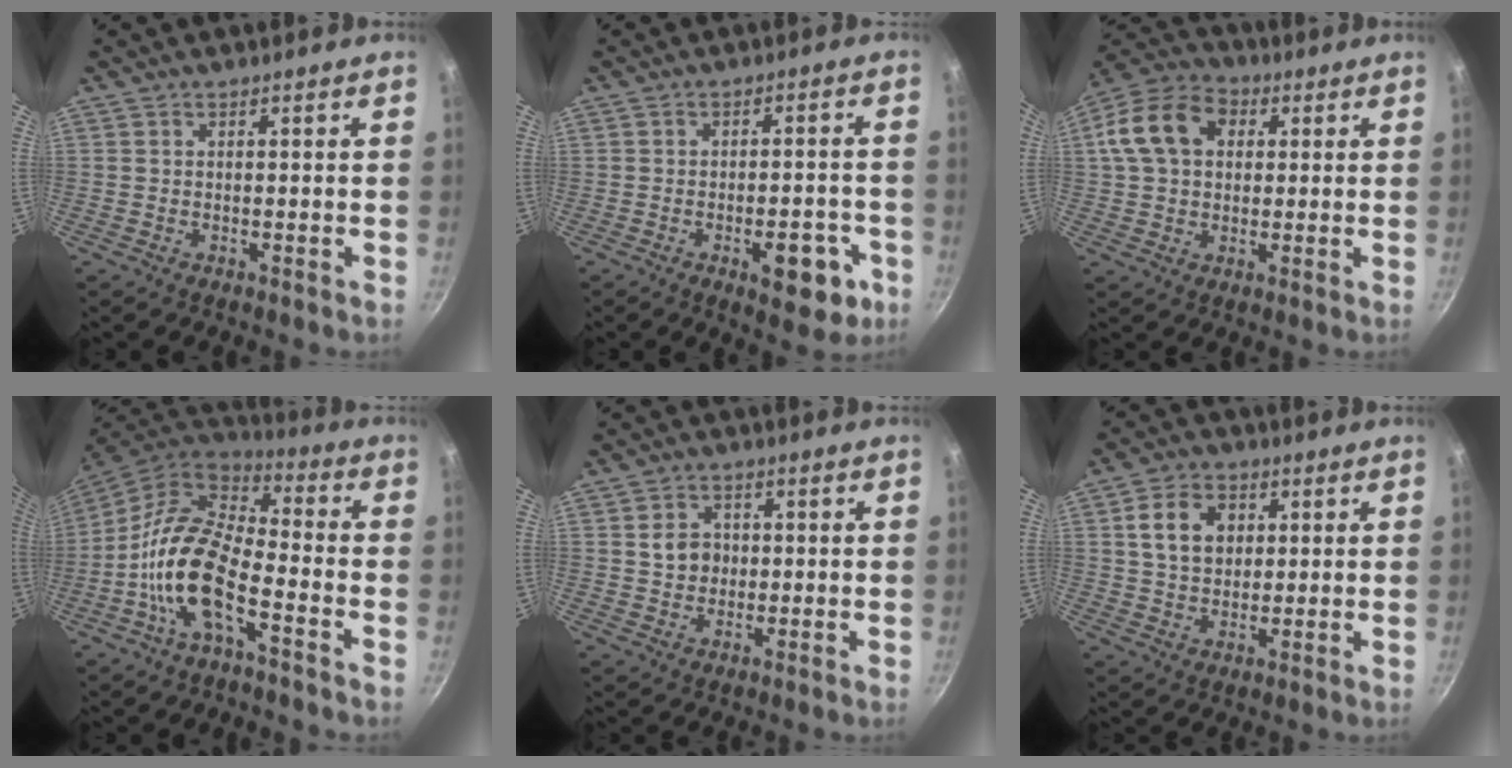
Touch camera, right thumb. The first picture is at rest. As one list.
[{"total": 9.8, "force": [-3.9, 4.5, 7.7], "torque": [-0.070, 0.019, -0.044]}, {"total": 13.7, "force": [3.0, 10.2, 8.6], "torque": [-0.137, 0.026, 0.034]}, {"total": 15.9, "force": [-5.8, 7.2, 12.9], "torque": [-0.243, 0.048, -0.129]}, {"total": 5.2, "force": [0.4, 4.5, 2.6], "torque": [-0.019, 0.005, 0.003]}, {"total": 9.0, "force": [2.2, 6.9, 5.3], "torque": [-0.073, 0.005, 0.034]}]